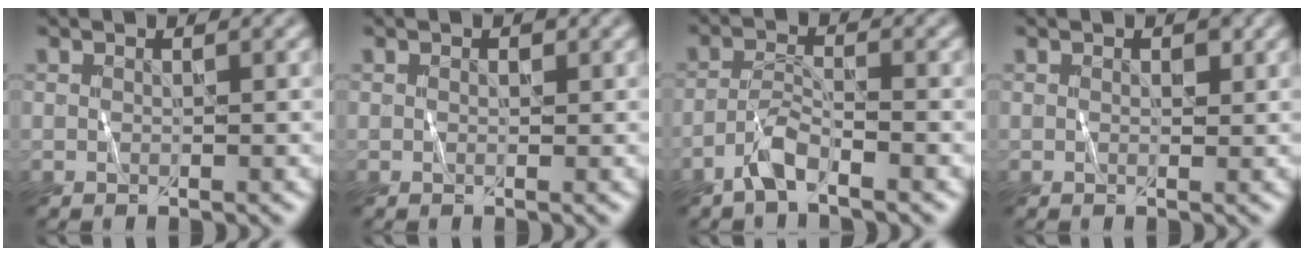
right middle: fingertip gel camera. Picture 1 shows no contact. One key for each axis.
{"total": 0.5, "fx": 0.1, "fy": 0.4, "fz": 0.4, "tx": 0.003, "ty": 0.000, "tz": -0.001}
{"total": 2.8, "fx": -2.2, "fy": 0.5, "fz": 1.6, "tx": -0.036, "ty": 0.010, "tz": -0.048}
{"total": 0.8, "fx": 0.3, "fy": 0.5, "fz": 0.5, "tx": 0.001, "ty": -0.001, "tz": 0.002}